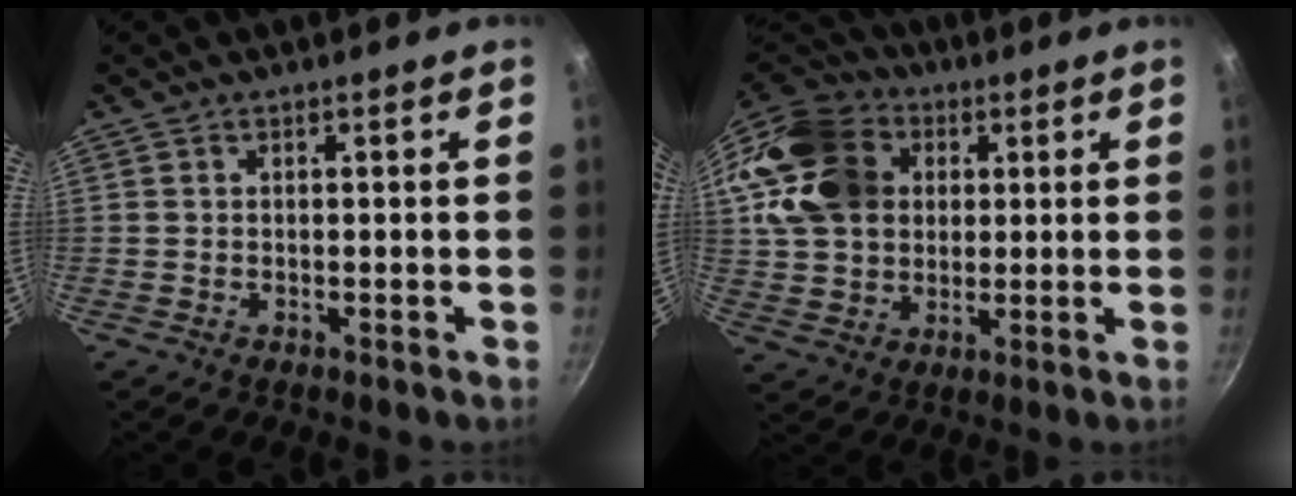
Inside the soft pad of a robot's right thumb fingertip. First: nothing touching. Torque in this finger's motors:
{"motor_torque": [0.99, 3.66, 1.70, 0.28, 0.26]}